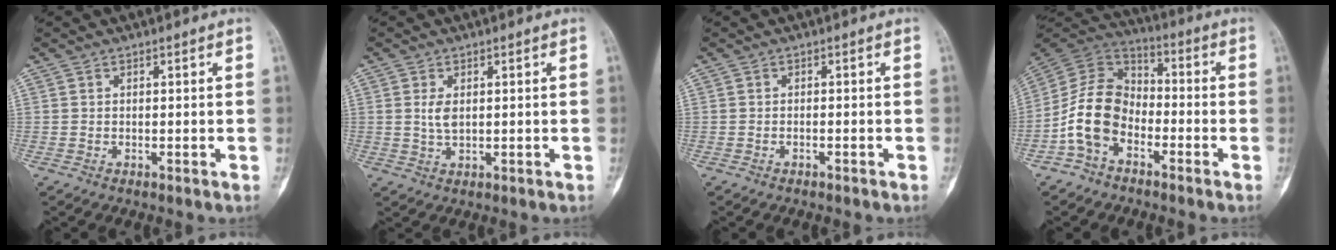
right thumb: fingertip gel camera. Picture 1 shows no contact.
{"total": 3.1, "force": [0.6, 1.7, 2.5], "torque": [-0.048, -0.004, 0.016]}
{"total": 0.7, "force": [-0.6, 0.2, 0.4], "torque": [-0.012, 0.010, -0.008]}
{"total": 12.3, "force": [-4.7, 8.5, 7.6], "torque": [-0.133, 0.055, -0.102]}